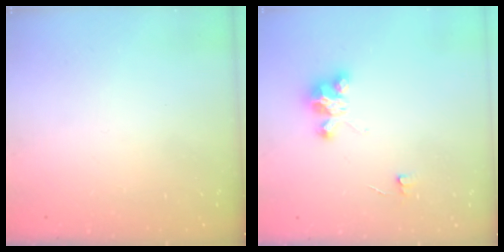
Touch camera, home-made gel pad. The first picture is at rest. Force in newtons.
{"total": 4.9, "press": 4.8, "slide": 0.2}